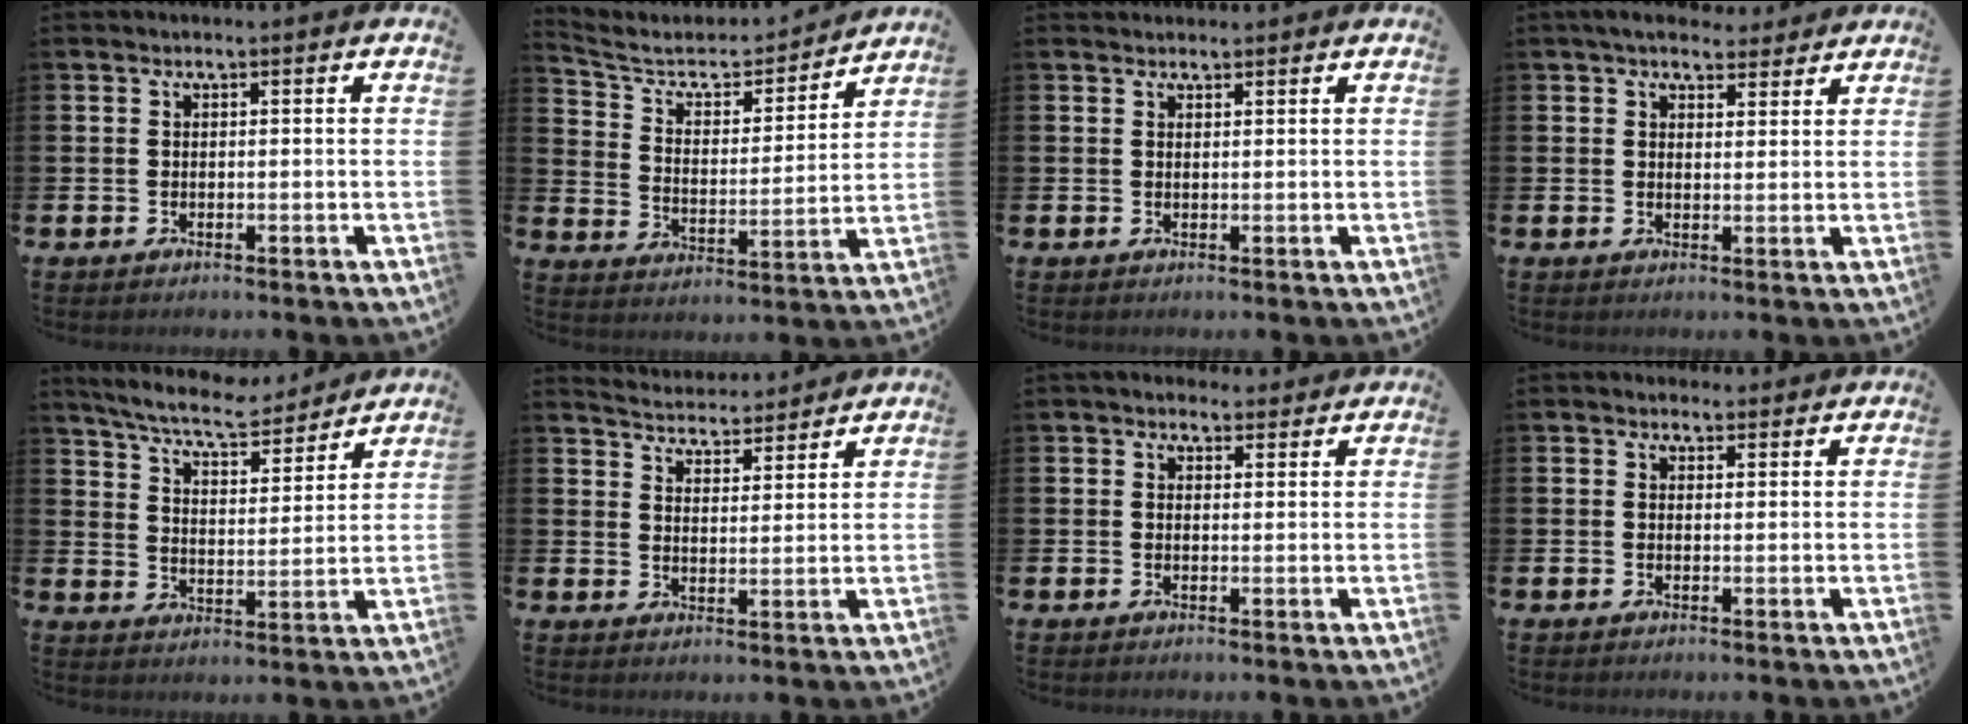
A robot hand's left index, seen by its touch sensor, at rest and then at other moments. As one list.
[{"total": 6.2, "force": [5.3, 2.8, 1.6], "torque": [-0.058, -0.042, 0.083]}, {"total": 1.1, "force": [1.1, 0.4, 0.0], "torque": [0.013, -0.002, 0.018]}, {"total": 4.7, "force": [4.2, 1.9, 1.1], "torque": [-0.019, -0.013, 0.075]}, {"total": 7.9, "force": [7.4, 1.2, 2.7], "torque": [-0.075, -0.045, 0.127]}, {"total": 4.7, "force": [4.7, 0.5, -0.3], "torque": [-0.007, -0.036, 0.082]}, {"total": 2.2, "force": [2.0, 1.1, 0.1], "torque": [0.014, -0.008, 0.030]}, {"total": 1.5, "force": [1.3, 0.8, 0.1], "torque": [0.010, 0.001, 0.020]}]